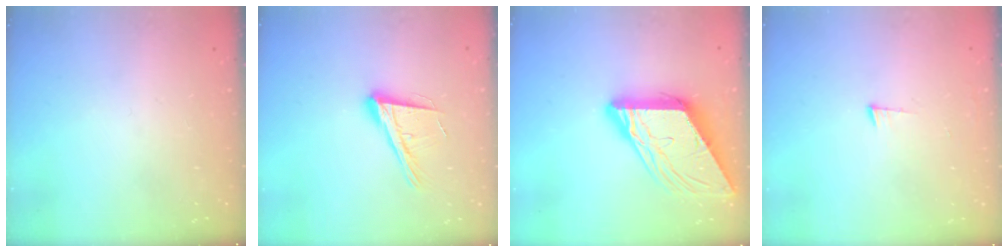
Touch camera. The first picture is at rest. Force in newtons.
{"total": 16.0, "press": 15.5, "slide": 4.0}
{"total": 13.4, "press": 13.3, "slide": 1.5}
{"total": 2.8, "press": 2.7, "slide": 0.5}